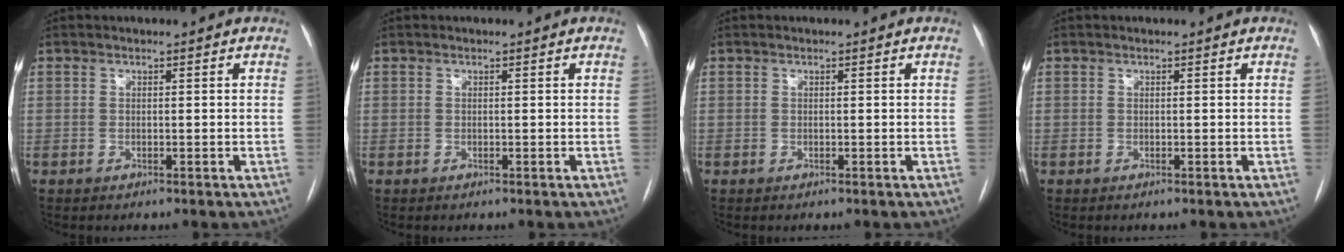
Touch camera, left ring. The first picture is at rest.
{"total": 0.0}
{"total": 0.0}
{"total": 0.0}